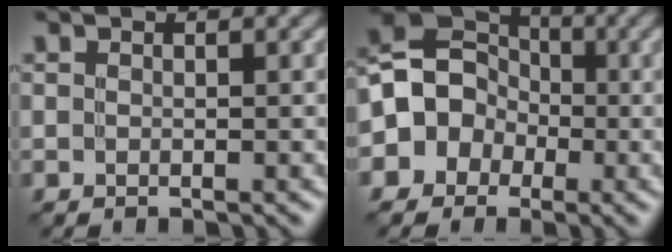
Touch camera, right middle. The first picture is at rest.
{"total": 6.9, "force": [-1.4, 6.2, 2.6], "torque": [-0.027, 0.010, -0.053]}